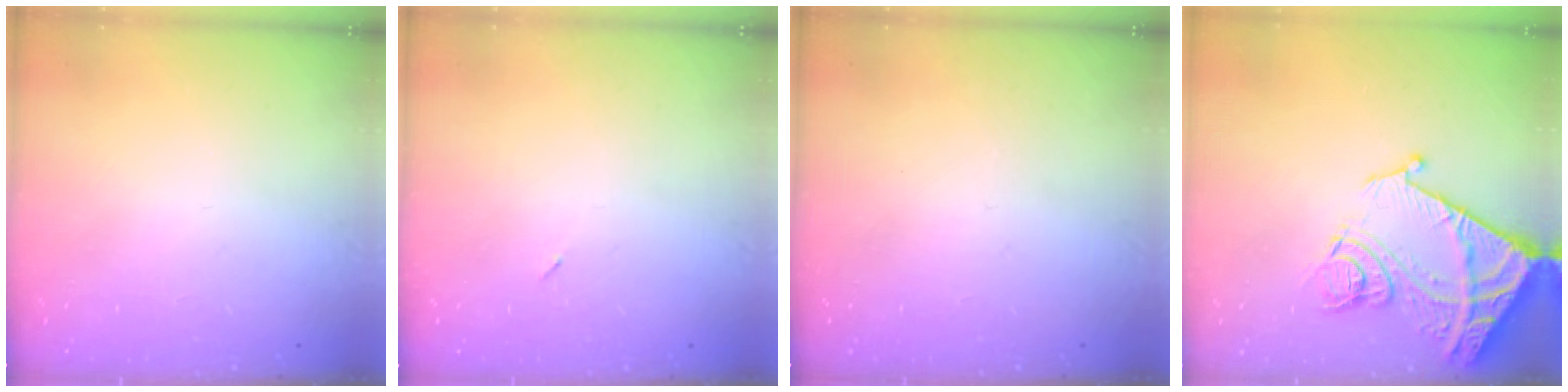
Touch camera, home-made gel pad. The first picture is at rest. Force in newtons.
{"total": 2.1, "press": 1.9, "slide": 1.0}
{"total": 0.0}
{"total": 17.2, "press": 17.1, "slide": 2.0}